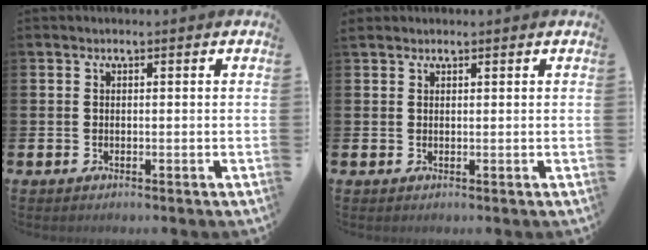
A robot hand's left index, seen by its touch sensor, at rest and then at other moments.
{"total": 1.1, "force": [1.1, 0.4, 0.0], "torque": [0.005, -0.001, 0.019]}